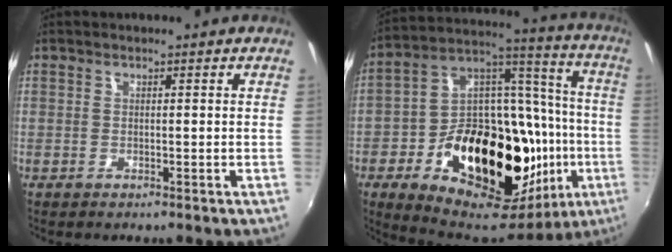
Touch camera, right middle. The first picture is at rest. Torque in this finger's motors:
{"motor_torque": [1.72, -0.42, 0.64, 0.21]}